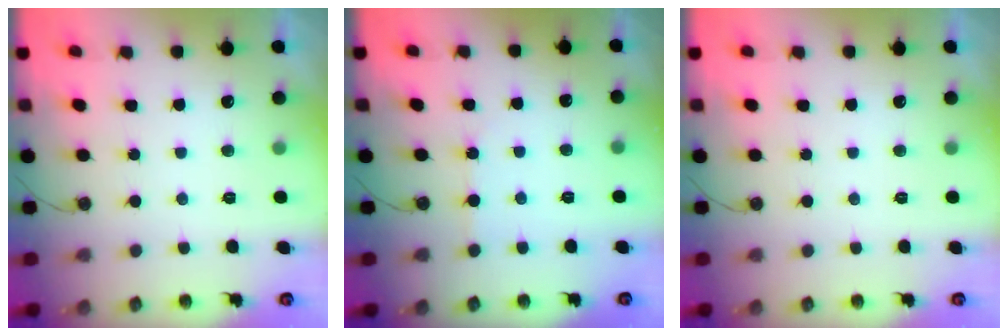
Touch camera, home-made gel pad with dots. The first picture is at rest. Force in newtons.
{"total": 2.3, "press": 2.3, "slide": 0.4}
{"total": 0.0}